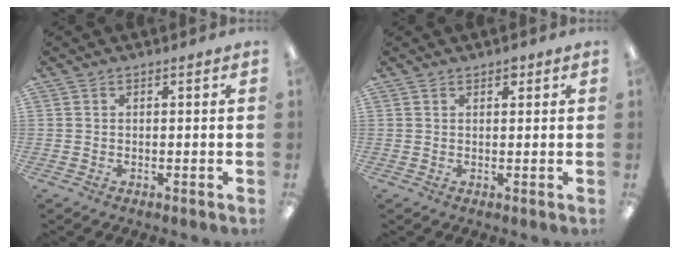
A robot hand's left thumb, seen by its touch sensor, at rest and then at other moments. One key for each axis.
{"total": 1.5, "fx": 1.2, "fy": 0.8, "fz": 0.6, "tx": -0.003, "ty": -0.001, "tz": 0.019}